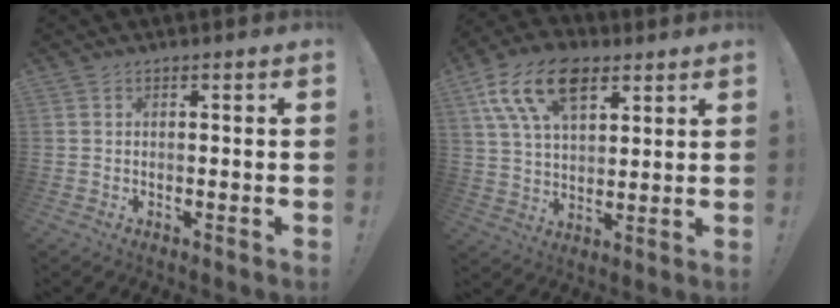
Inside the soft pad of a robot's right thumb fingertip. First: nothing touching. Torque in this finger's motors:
{"motor_torque": [2.00, 2.01, 0.40, 0.40, 0.24]}